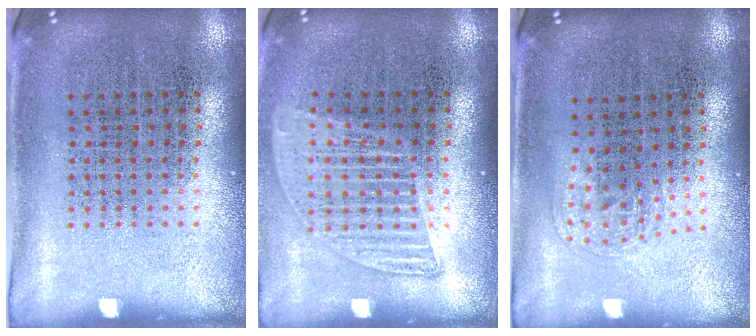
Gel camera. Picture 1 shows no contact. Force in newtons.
{"total": 1.2, "press": 1.1, "slide": 0.5}
{"total": 1.0, "press": 0.7, "slide": 0.7}